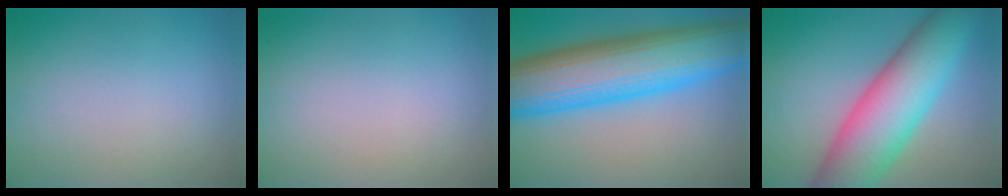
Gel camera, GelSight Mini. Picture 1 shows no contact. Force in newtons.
{"total": 0.0}
{"total": 13.8, "press": 13.8, "slide": 0.1}
{"total": 11.2, "press": 11.2, "slide": 0.2}